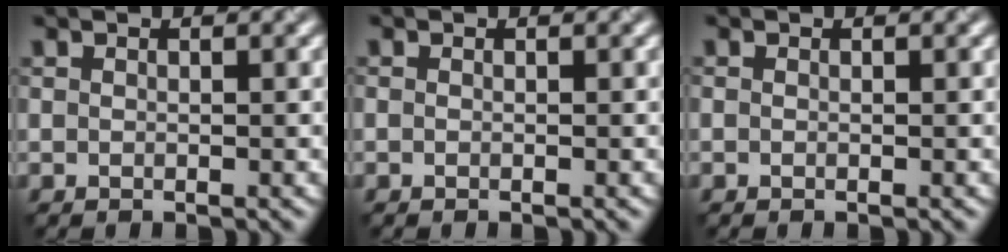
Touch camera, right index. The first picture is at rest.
{"total": 0.0}
{"total": 0.0}